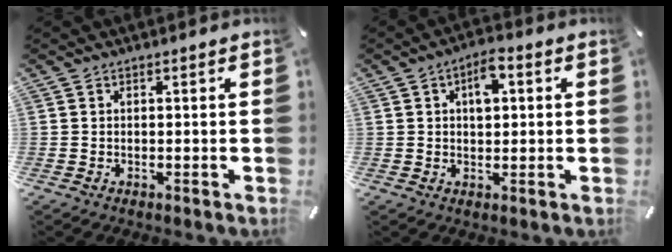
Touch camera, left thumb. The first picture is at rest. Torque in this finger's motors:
{"motor_torque": [0.25, -0.14, 0.31, 0.27, 0.05]}